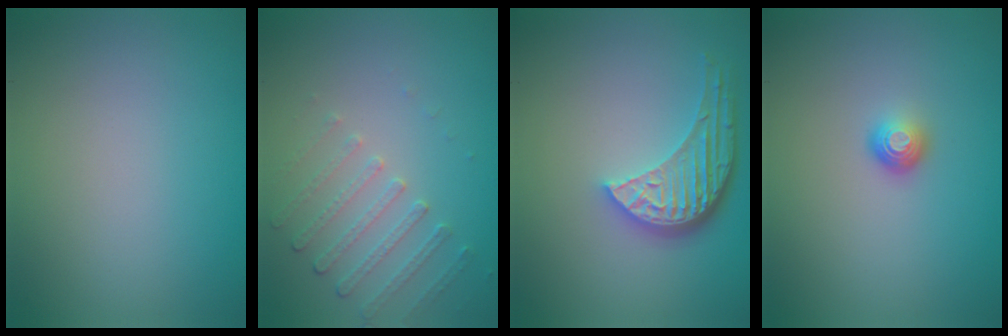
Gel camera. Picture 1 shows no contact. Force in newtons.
{"total": 1.9, "press": 1.5, "slide": 1.2}
{"total": 5.3, "press": 3.9, "slide": 3.5}
{"total": 1.6, "press": 1.1, "slide": 1.1}